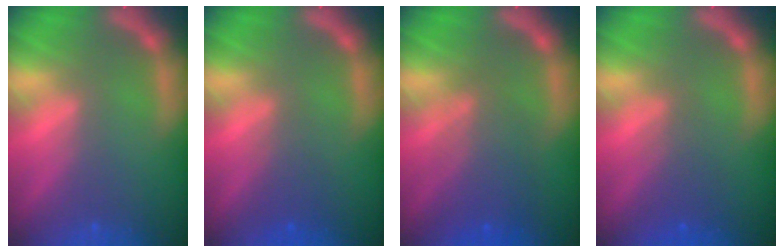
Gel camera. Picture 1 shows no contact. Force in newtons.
{"total": 1.9}
{"total": 5.1}
{"total": 2.5}